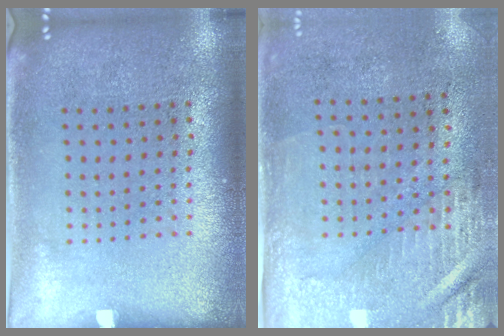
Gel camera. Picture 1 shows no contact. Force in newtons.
{"total": 3.0, "press": 2.5, "slide": 1.6}